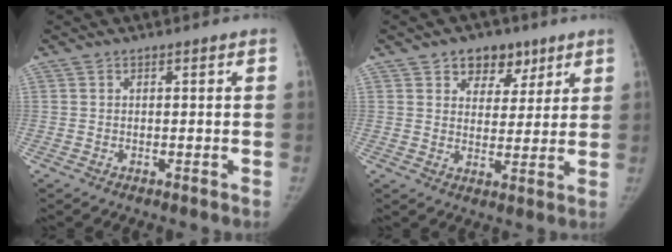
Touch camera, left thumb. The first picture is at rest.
{"total": 7.5, "force": [4.5, 5.3, 2.8], "torque": [0.002, -0.017, 0.065]}